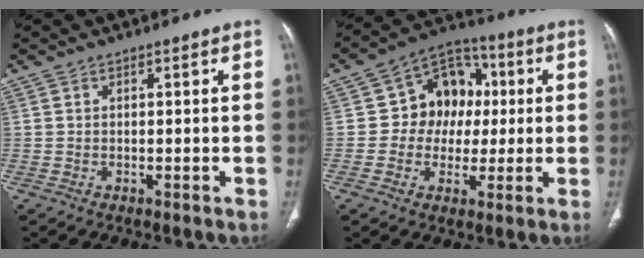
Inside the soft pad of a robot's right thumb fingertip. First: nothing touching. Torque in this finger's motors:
{"motor_torque": [-0.30, 0.35, 0.22, 0.05, 0.02]}